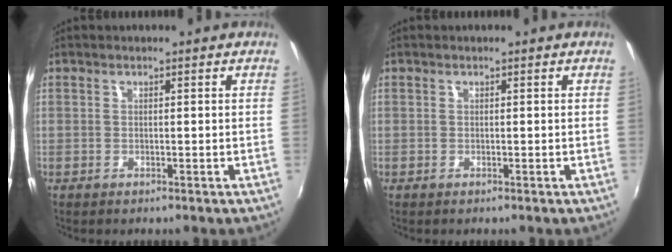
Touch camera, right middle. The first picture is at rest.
{"total": 0.0}